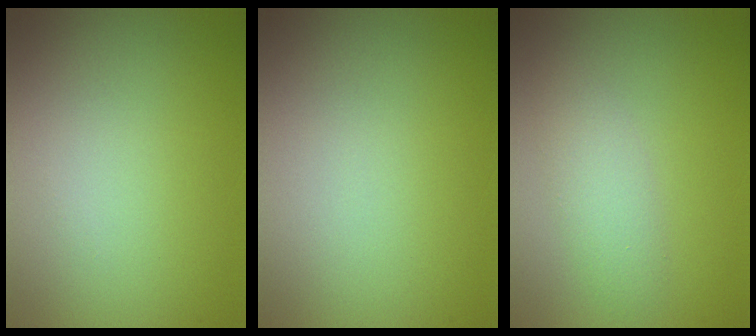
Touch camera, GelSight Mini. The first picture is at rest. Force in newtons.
{"total": 0.0}
{"total": 2.1, "press": 2.1, "slide": 0.1}